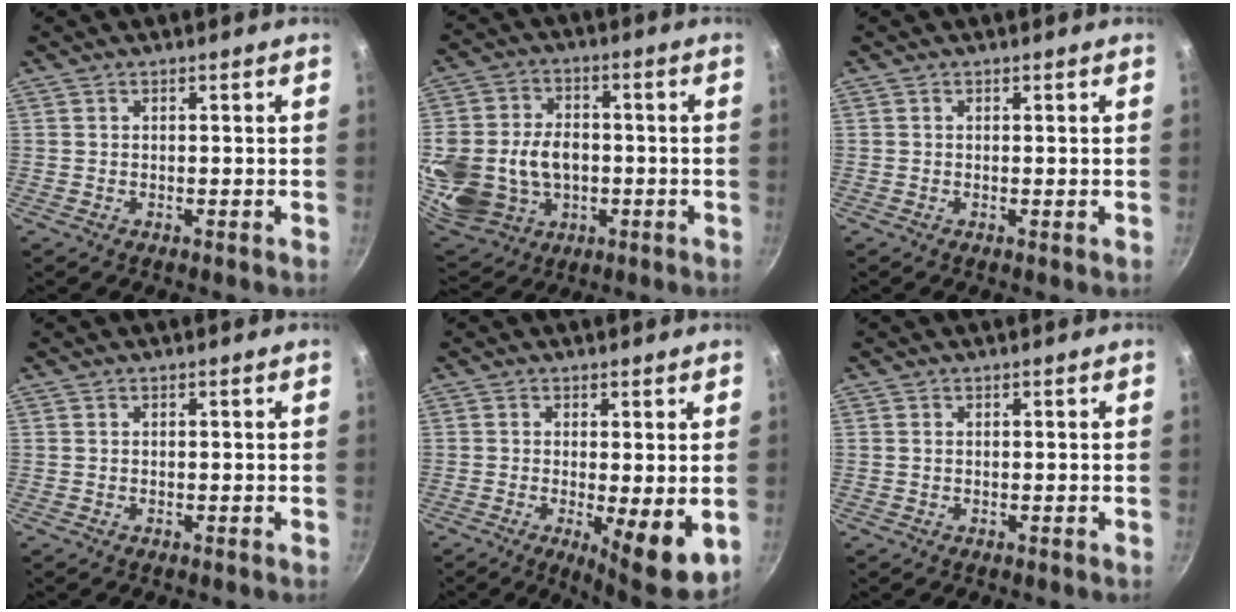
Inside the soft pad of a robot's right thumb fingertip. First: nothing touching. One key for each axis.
{"total": 22.4, "fx": -1.9, "fy": 17.4, "fz": 13.9, "tx": -0.309, "ty": 0.020, "tz": -0.015}
{"total": 0.0}
{"total": 0.0}
{"total": 8.5, "fx": -1.1, "fy": 2.1, "fz": 8.2, "tx": -0.108, "ty": -0.018, "tz": -0.007}
{"total": 0.0}